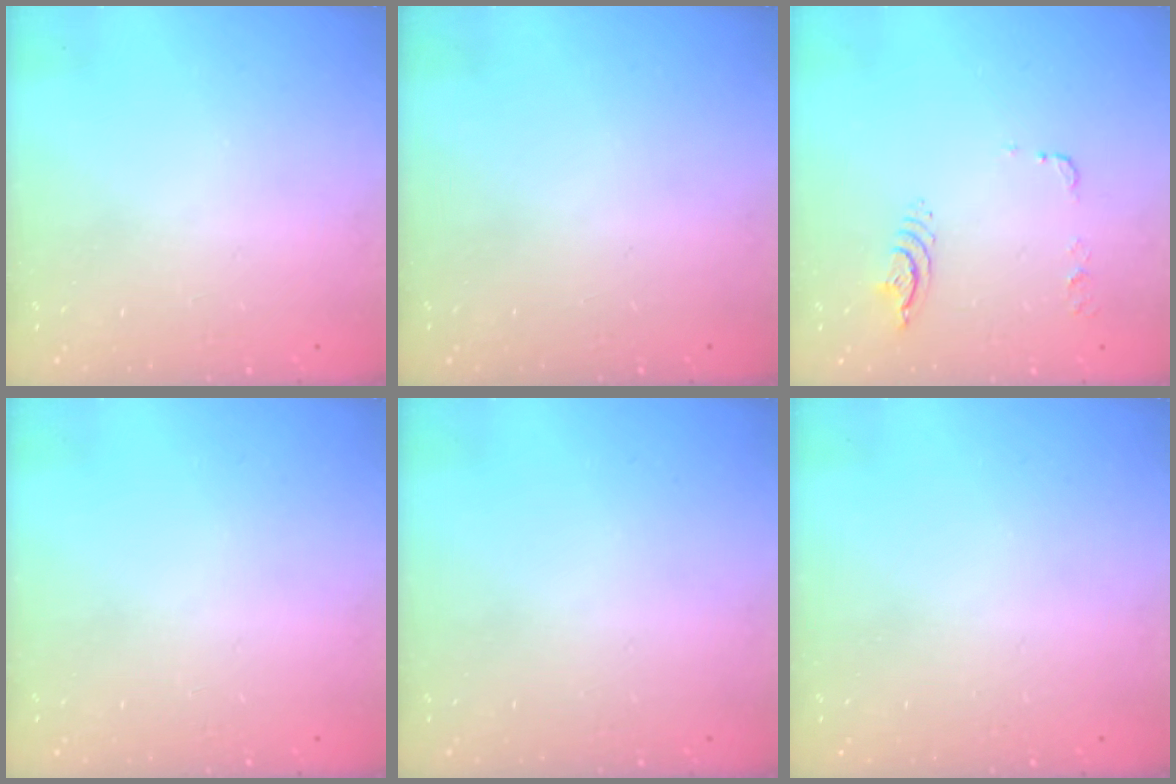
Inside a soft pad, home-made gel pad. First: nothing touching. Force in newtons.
{"total": 0.0}
{"total": 8.3, "press": 8.3, "slide": 0.8}
{"total": 0.0}
{"total": 0.0}
{"total": 0.0}